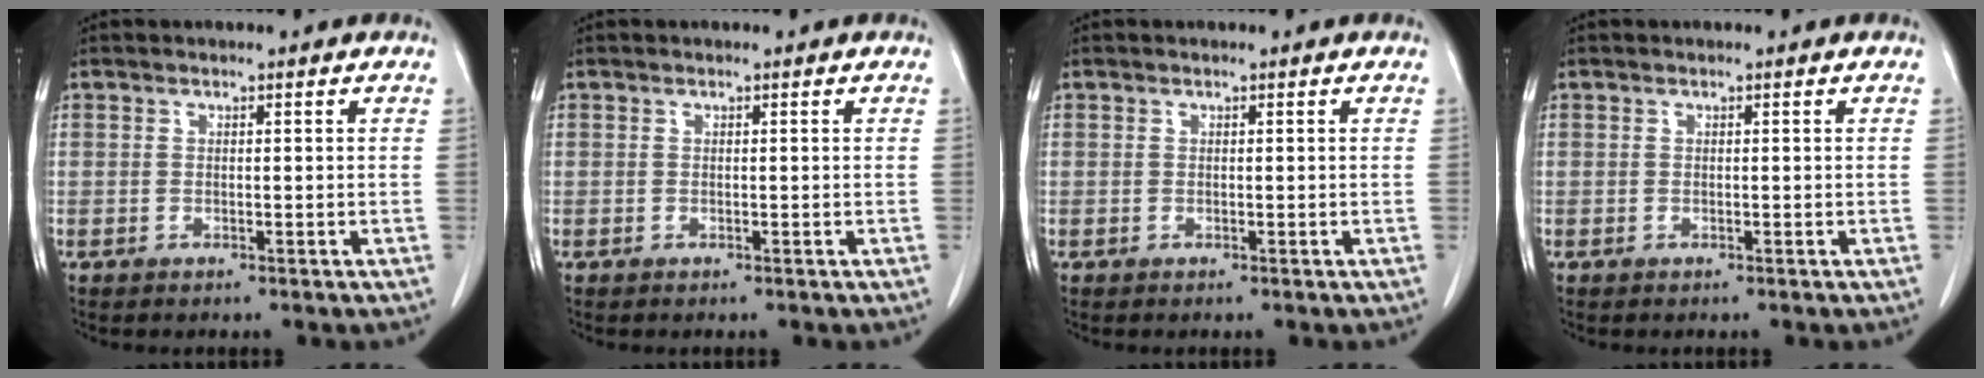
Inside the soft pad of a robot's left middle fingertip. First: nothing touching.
{"total": 0.0}
{"total": 0.0}
{"total": 0.0}